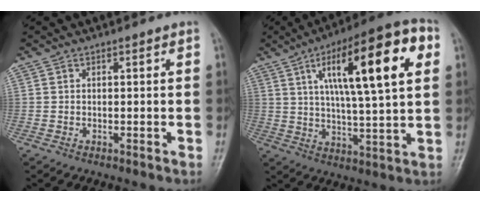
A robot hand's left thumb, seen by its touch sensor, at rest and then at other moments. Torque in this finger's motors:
{"motor_torque": [0.77, 0.79, 1.87, -0.91, 0.46]}